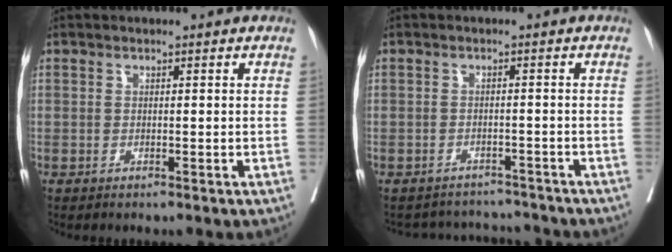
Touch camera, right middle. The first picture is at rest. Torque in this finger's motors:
{"motor_torque": [-0.81, -0.33, -0.45, -0.13]}